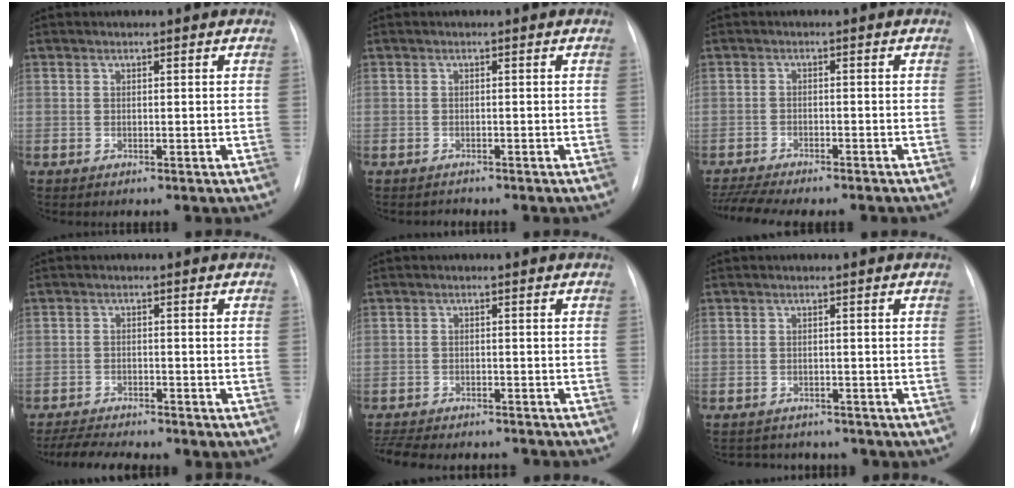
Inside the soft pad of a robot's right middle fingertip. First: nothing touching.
{"total": 0.8, "force": [-0.7, 0.1, -0.3], "torque": [0.001, -0.006, -0.011]}
{"total": 10.3, "force": [-9.2, 1.4, 4.4], "torque": [-0.069, -0.003, -0.134]}
{"total": 6.1, "force": [-5.2, 1.3, 3.0], "torque": [-0.058, -0.008, -0.081]}
{"total": 10.7, "force": [-9.6, 2.7, 4.0], "torque": [-0.079, -0.008, -0.132]}
{"total": 5.7, "force": [-4.6, 3.2, 1.0], "torque": [-0.019, 0.007, -0.050]}